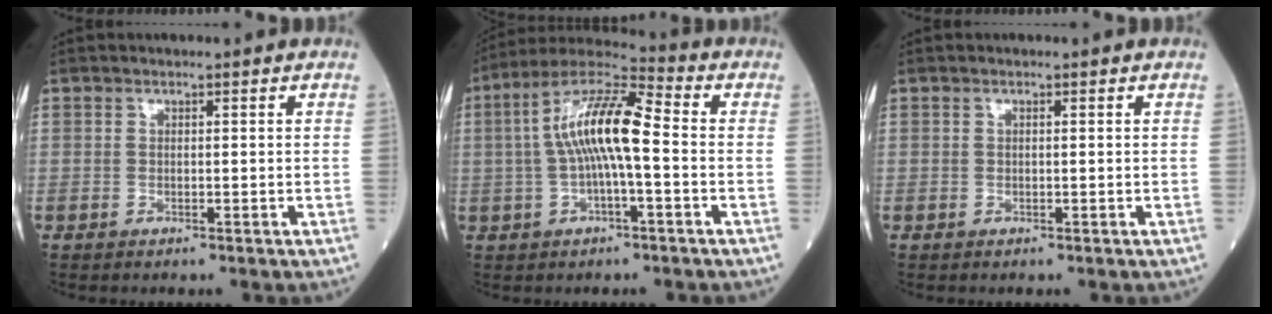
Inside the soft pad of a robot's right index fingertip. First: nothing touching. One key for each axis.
{"total": 11.7, "fx": 0.0, "fy": 2.3, "fz": 11.5, "tx": -0.225, "ty": 0.030, "tz": -0.006}
{"total": 0.0}